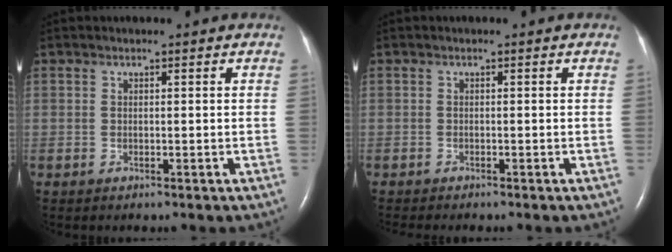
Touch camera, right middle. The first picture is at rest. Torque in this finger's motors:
{"motor_torque": [0.27, -0.49, 0.06, 0.02]}